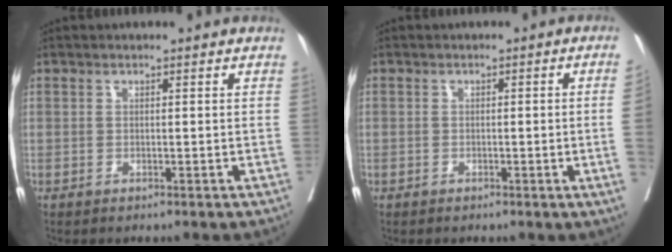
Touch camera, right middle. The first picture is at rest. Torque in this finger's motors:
{"motor_torque": [1.03, -1.11, -0.16, -0.21]}